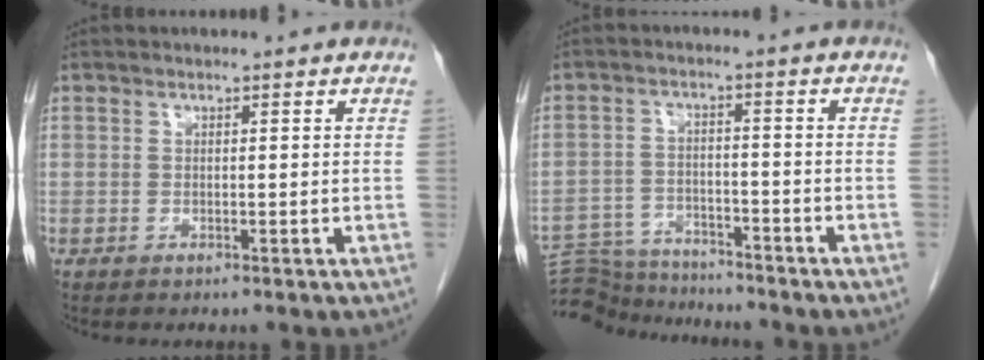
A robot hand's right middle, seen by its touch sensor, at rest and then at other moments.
{"total": 9.5, "force": [-9.3, 1.4, 0.5], "torque": [-0.009, 0.013, -0.154]}